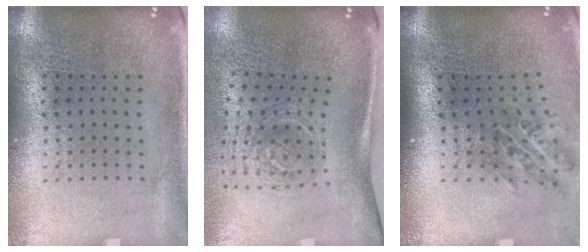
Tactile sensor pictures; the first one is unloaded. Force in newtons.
{"total": 1.9, "press": 1.4, "slide": 1.4}
{"total": 1.1, "press": 1.0, "slide": 0.6}